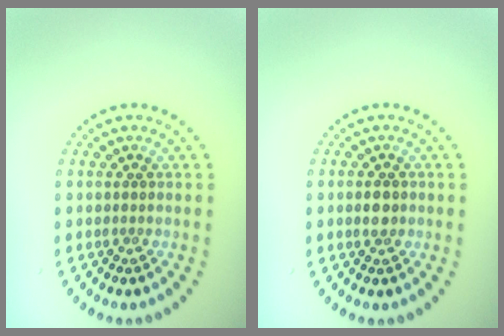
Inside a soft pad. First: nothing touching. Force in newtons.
{"total": 1.6, "press": 1.5, "slide": 0.3}